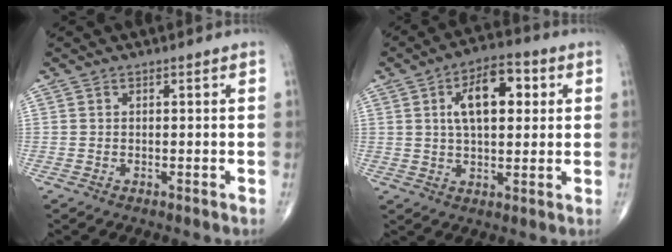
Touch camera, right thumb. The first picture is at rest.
{"total": 11.7, "force": [3.0, 5.9, 9.7], "torque": [-0.133, 0.009, 0.044]}